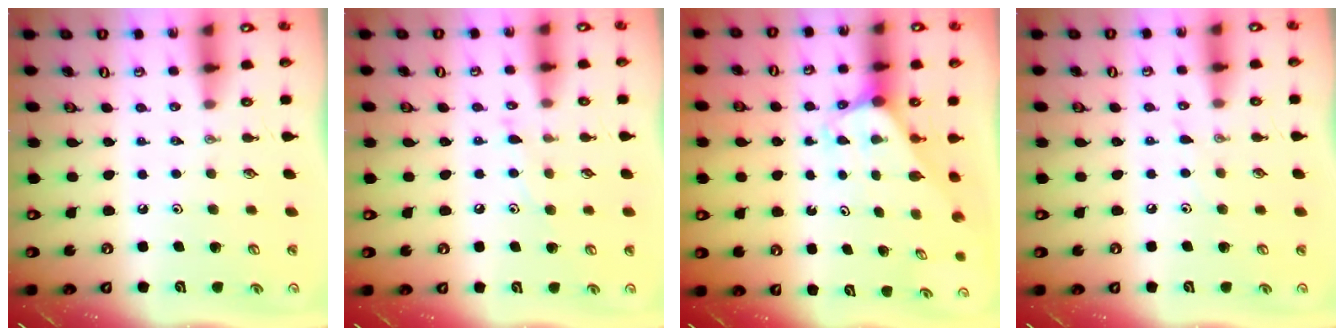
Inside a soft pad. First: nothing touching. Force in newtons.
{"total": 7.0, "press": 7.0, "slide": 0.2}
{"total": 2.0, "press": 2.0, "slide": 0.1}
{"total": 5.4, "press": 5.4, "slide": 0.5}